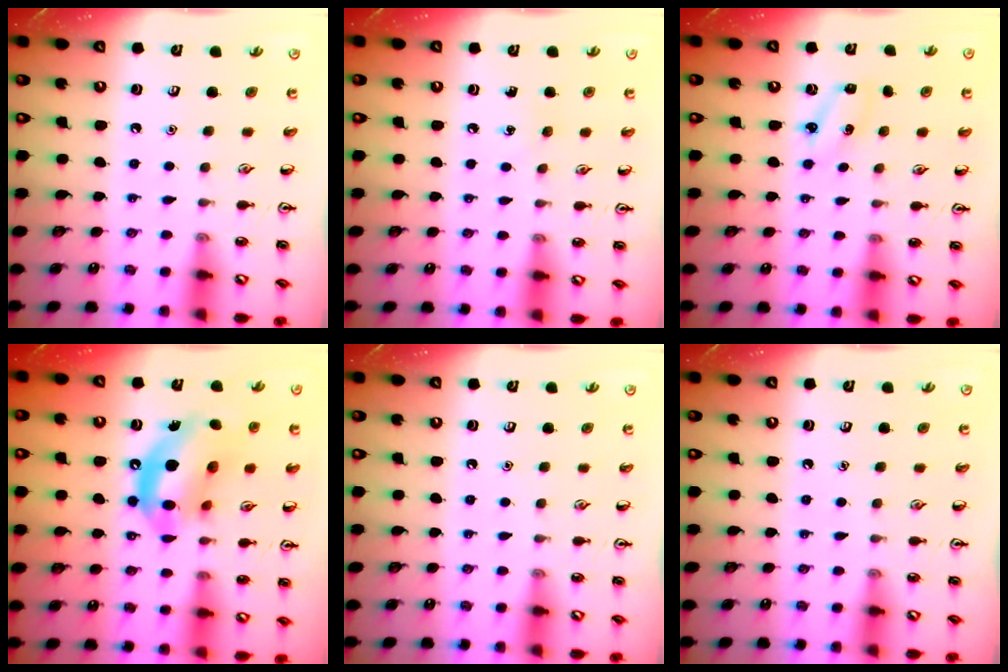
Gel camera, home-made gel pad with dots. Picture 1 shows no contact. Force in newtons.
{"total": 3.6, "press": 3.4, "slide": 1.1}
{"total": 3.6, "press": 3.5, "slide": 1.1}
{"total": 14.8, "press": 14.2, "slide": 4.3}
{"total": 0.0}
{"total": 0.0}